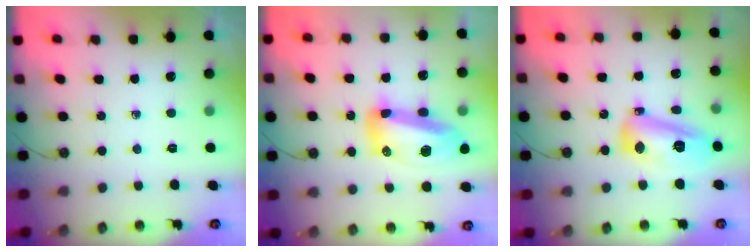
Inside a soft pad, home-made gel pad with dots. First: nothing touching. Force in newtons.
{"total": 16.4, "press": 16.3, "slide": 1.8}
{"total": 15.0, "press": 15.0, "slide": 1.1}